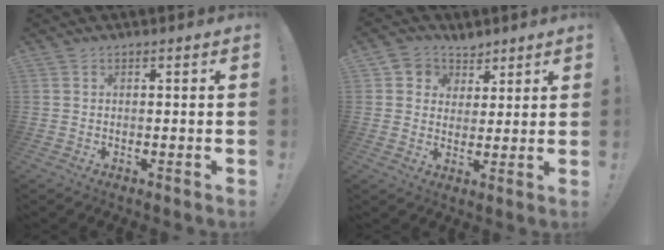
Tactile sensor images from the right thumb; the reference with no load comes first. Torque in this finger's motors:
{"motor_torque": [-0.03, -0.02, 0.25, 0.12, 0.00]}